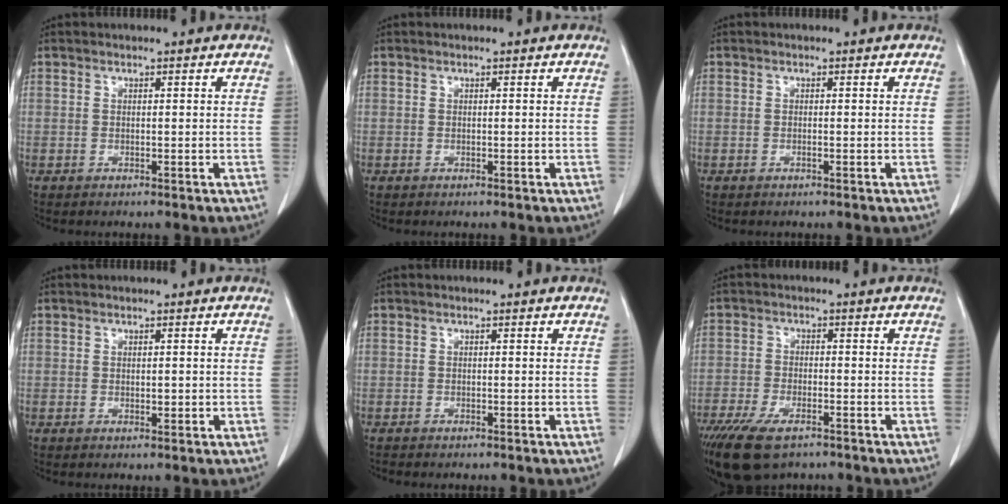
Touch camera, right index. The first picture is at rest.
{"total": 0.0}
{"total": 0.6, "force": [-0.2, 0.3, 0.6], "torque": [-0.017, 0.001, -0.002]}
{"total": 1.7, "force": [-0.2, 1.0, 1.4], "torque": [-0.027, 0.000, 0.002]}
{"total": 0.6, "force": [-0.3, 0.3, 0.3], "torque": [-0.013, -0.001, -0.006]}
{"total": 10.9, "force": [-7.4, 4.4, 6.7], "torque": [-0.130, -0.017, -0.124]}